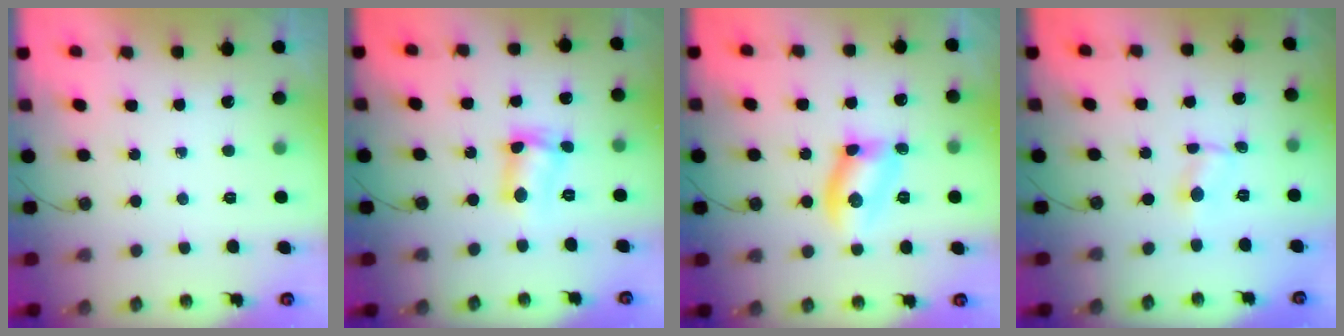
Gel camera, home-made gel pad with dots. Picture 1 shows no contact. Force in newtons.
{"total": 7.4, "press": 7.4, "slide": 0.6}
{"total": 8.0, "press": 8.0, "slide": 0.8}
{"total": 0.7, "press": 0.7, "slide": 0.1}